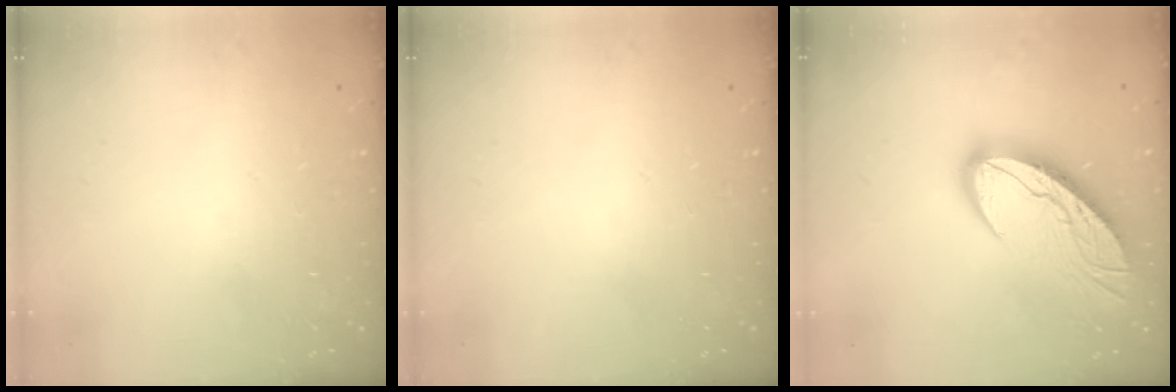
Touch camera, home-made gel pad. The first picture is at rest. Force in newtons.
{"total": 0.0}
{"total": 13.9, "press": 13.9, "slide": 1.2}